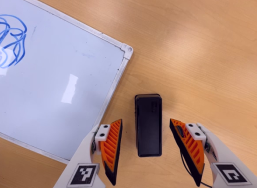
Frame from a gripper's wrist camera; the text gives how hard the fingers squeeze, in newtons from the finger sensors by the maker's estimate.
{"total": 0.0}